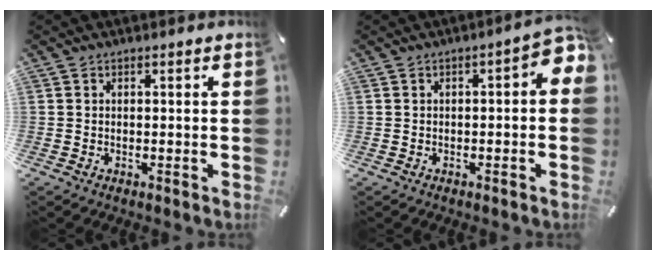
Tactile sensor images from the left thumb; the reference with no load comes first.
{"total": 4.8, "force": [-0.5, 2.0, 4.3], "torque": [-0.063, 0.005, -0.011]}